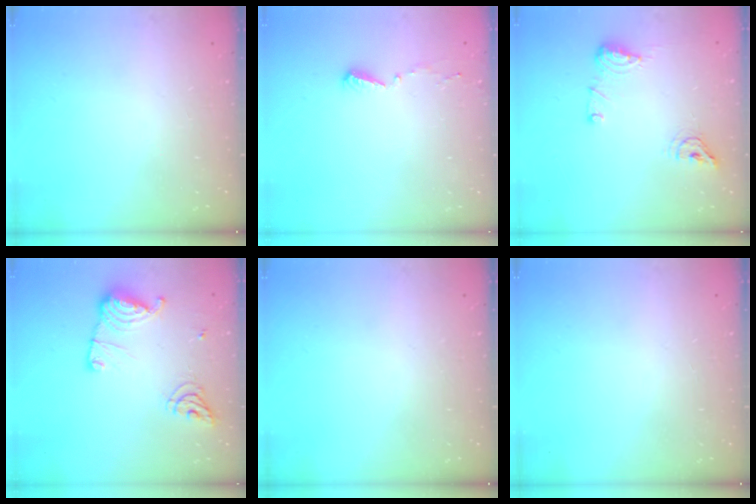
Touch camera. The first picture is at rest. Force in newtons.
{"total": 4.0, "press": 4.0, "slide": 0.4}
{"total": 8.9, "press": 8.8, "slide": 1.4}
{"total": 13.2, "press": 13.2, "slide": 1.2}
{"total": 0.0}
{"total": 0.0}